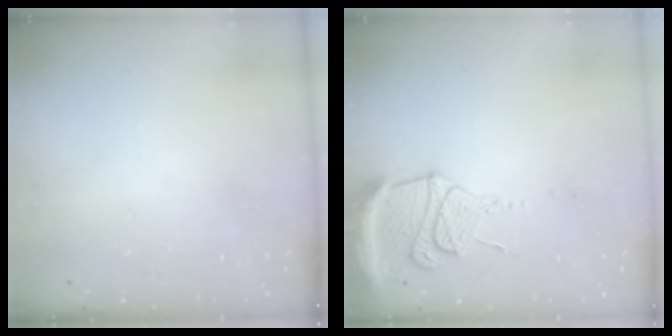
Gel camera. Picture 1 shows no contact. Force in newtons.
{"total": 14.1, "press": 14.1, "slide": 1.3}